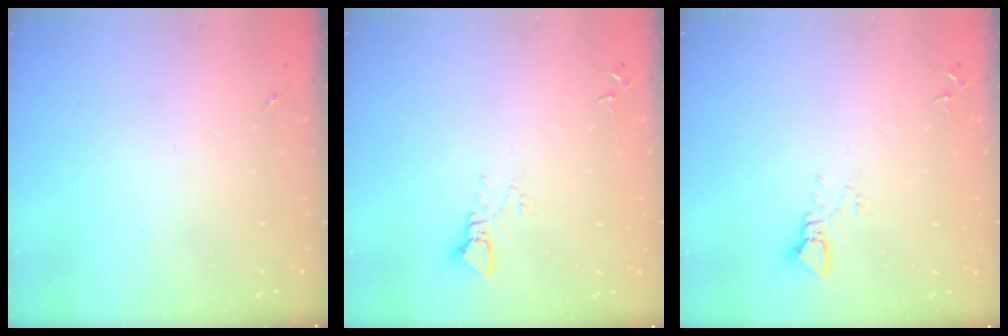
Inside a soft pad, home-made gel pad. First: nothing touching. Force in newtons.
{"total": 3.4, "press": 3.4, "slide": 0.2}
{"total": 3.4, "press": 3.4, "slide": 0.2}